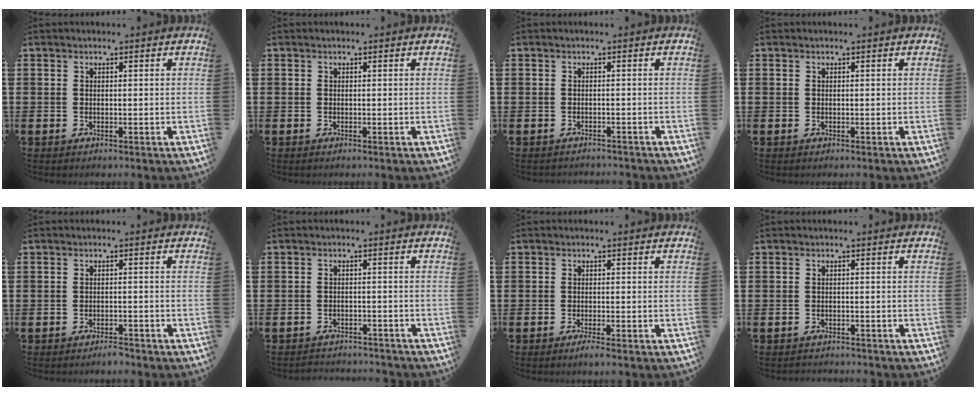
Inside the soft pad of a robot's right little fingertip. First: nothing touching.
{"total": 0.0}
{"total": 0.8, "force": [-0.8, 0.0, -0.1], "torque": [-0.001, 0.000, -0.018]}
{"total": 0.0}
{"total": 1.3, "force": [-1.3, 0.0, 0.1], "torque": [-0.006, 0.002, -0.027]}
{"total": 1.8, "force": [-1.8, 0.1, -0.2], "torque": [-0.003, 0.003, -0.041]}
{"total": 1.3, "force": [-0.9, 0.0, 1.0], "torque": [-0.016, -0.002, -0.016]}
{"total": 0.9, "force": [-0.9, 0.0, -0.1], "torque": [0.000, 0.002, -0.020]}